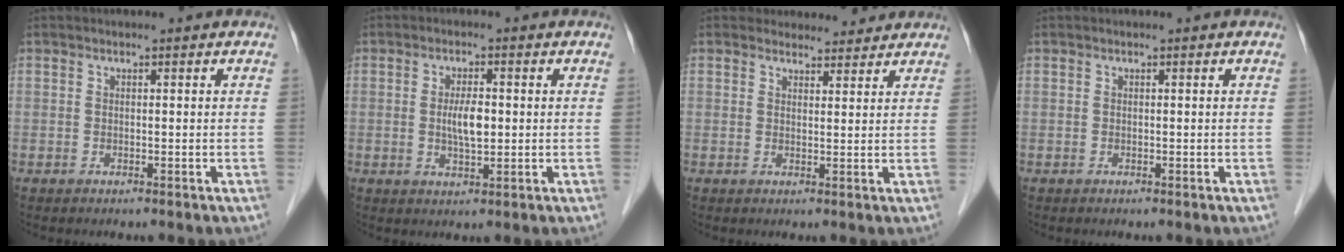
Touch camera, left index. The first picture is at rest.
{"total": 4.1, "force": [0.1, 1.2, 3.9], "torque": [-0.076, 0.001, 0.003]}
{"total": 4.7, "force": [4.4, 1.6, -0.1], "torque": [0.009, 0.007, 0.051]}
{"total": 0.0}